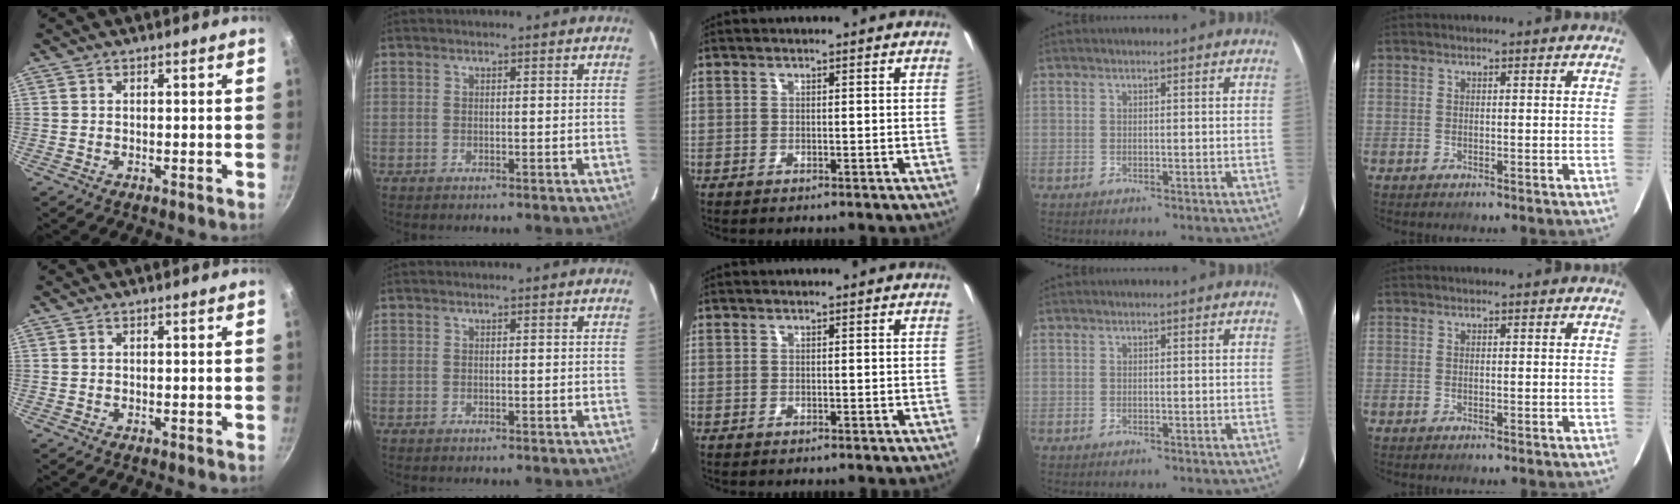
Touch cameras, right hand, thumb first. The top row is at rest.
{}